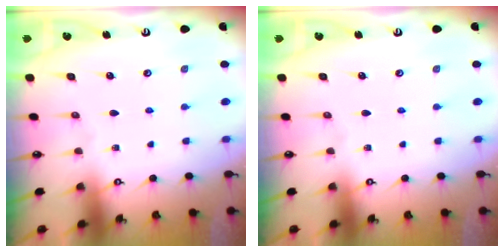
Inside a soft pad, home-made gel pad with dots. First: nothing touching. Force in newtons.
{"total": 0.0}